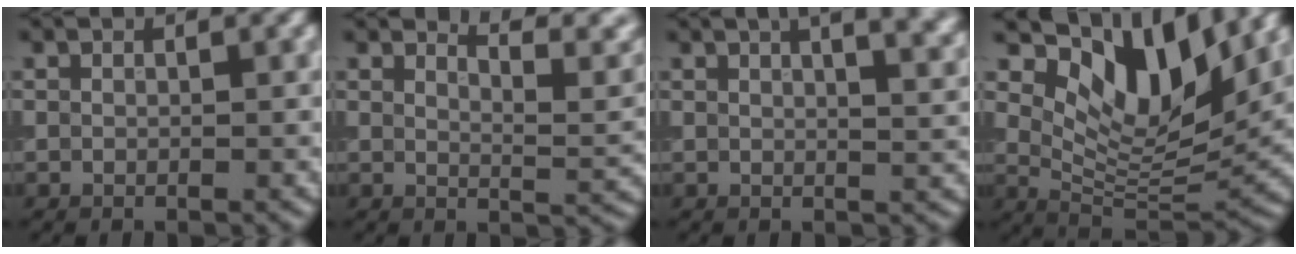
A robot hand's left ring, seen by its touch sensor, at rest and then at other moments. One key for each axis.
{"total": 5.2, "fx": 4.0, "fy": 1.2, "fz": 3.1, "tx": -0.034, "ty": 0.012, "tz": 0.057}
{"total": 10.8, "fx": 5.8, "fy": 5.2, "fz": 7.4, "tx": -0.023, "ty": 0.063, "tz": 0.037}
{"total": 9.4, "fx": 5.0, "fy": 4.3, "fz": 6.8, "tx": -0.114, "ty": -0.006, "tz": 0.090}